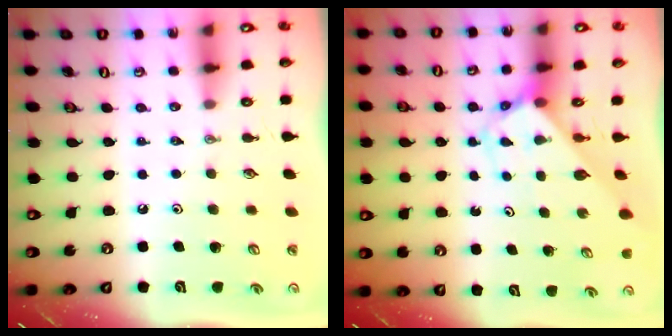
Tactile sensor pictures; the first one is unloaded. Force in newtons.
{"total": 2.8, "press": 2.8, "slide": 0.1}